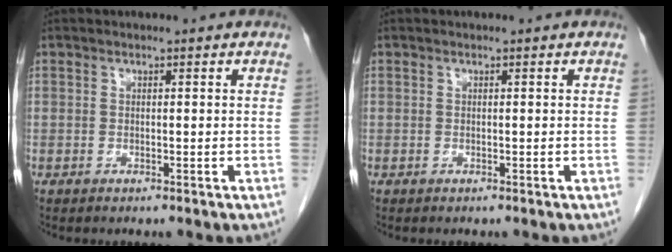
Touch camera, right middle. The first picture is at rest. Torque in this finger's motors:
{"motor_torque": [0.02, 0.11, -0.03, -0.02]}